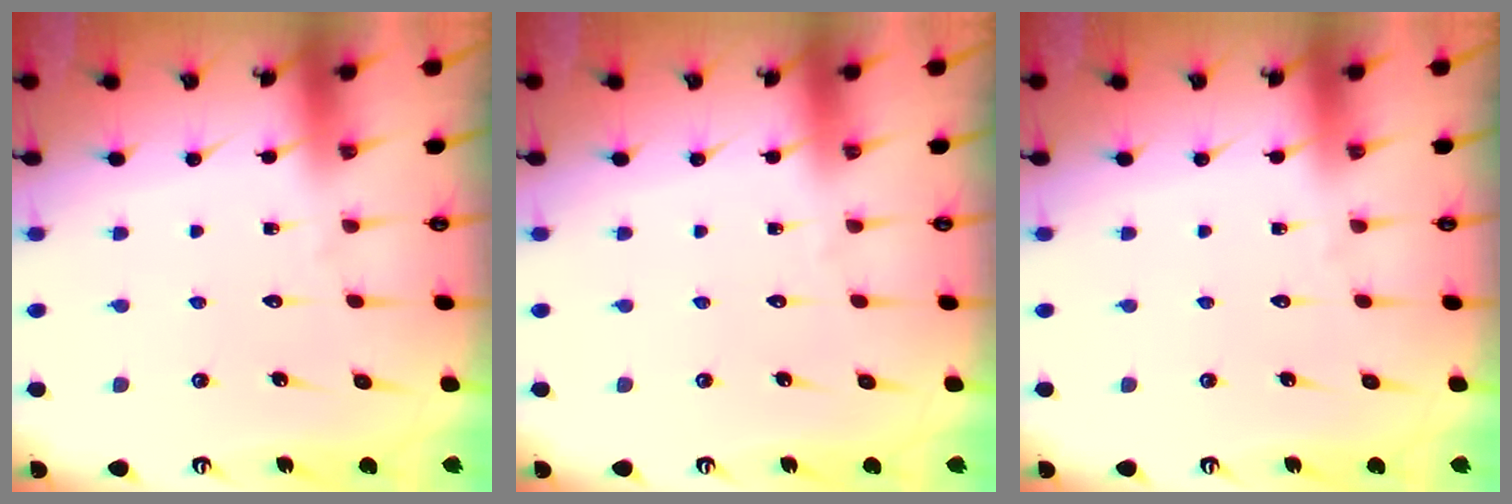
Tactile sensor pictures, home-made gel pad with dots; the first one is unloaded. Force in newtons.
{"total": 0.0}
{"total": 0.0}